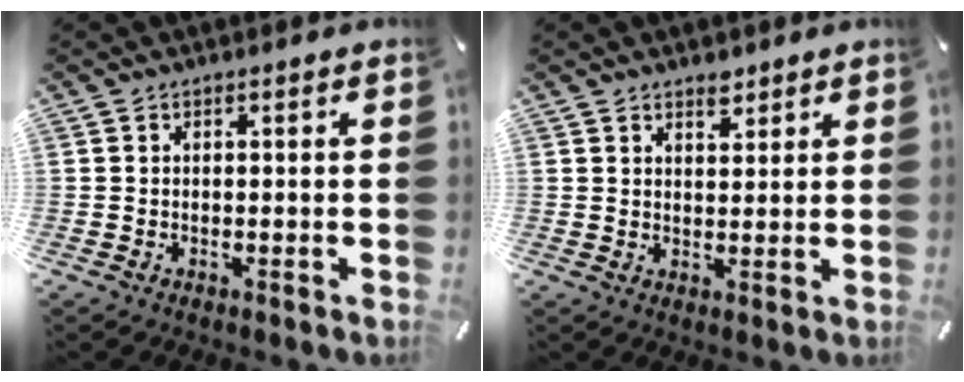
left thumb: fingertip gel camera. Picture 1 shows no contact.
{"total": 3.1, "force": [2.4, 1.8, 1.0], "torque": [0.002, -0.013, 0.040]}